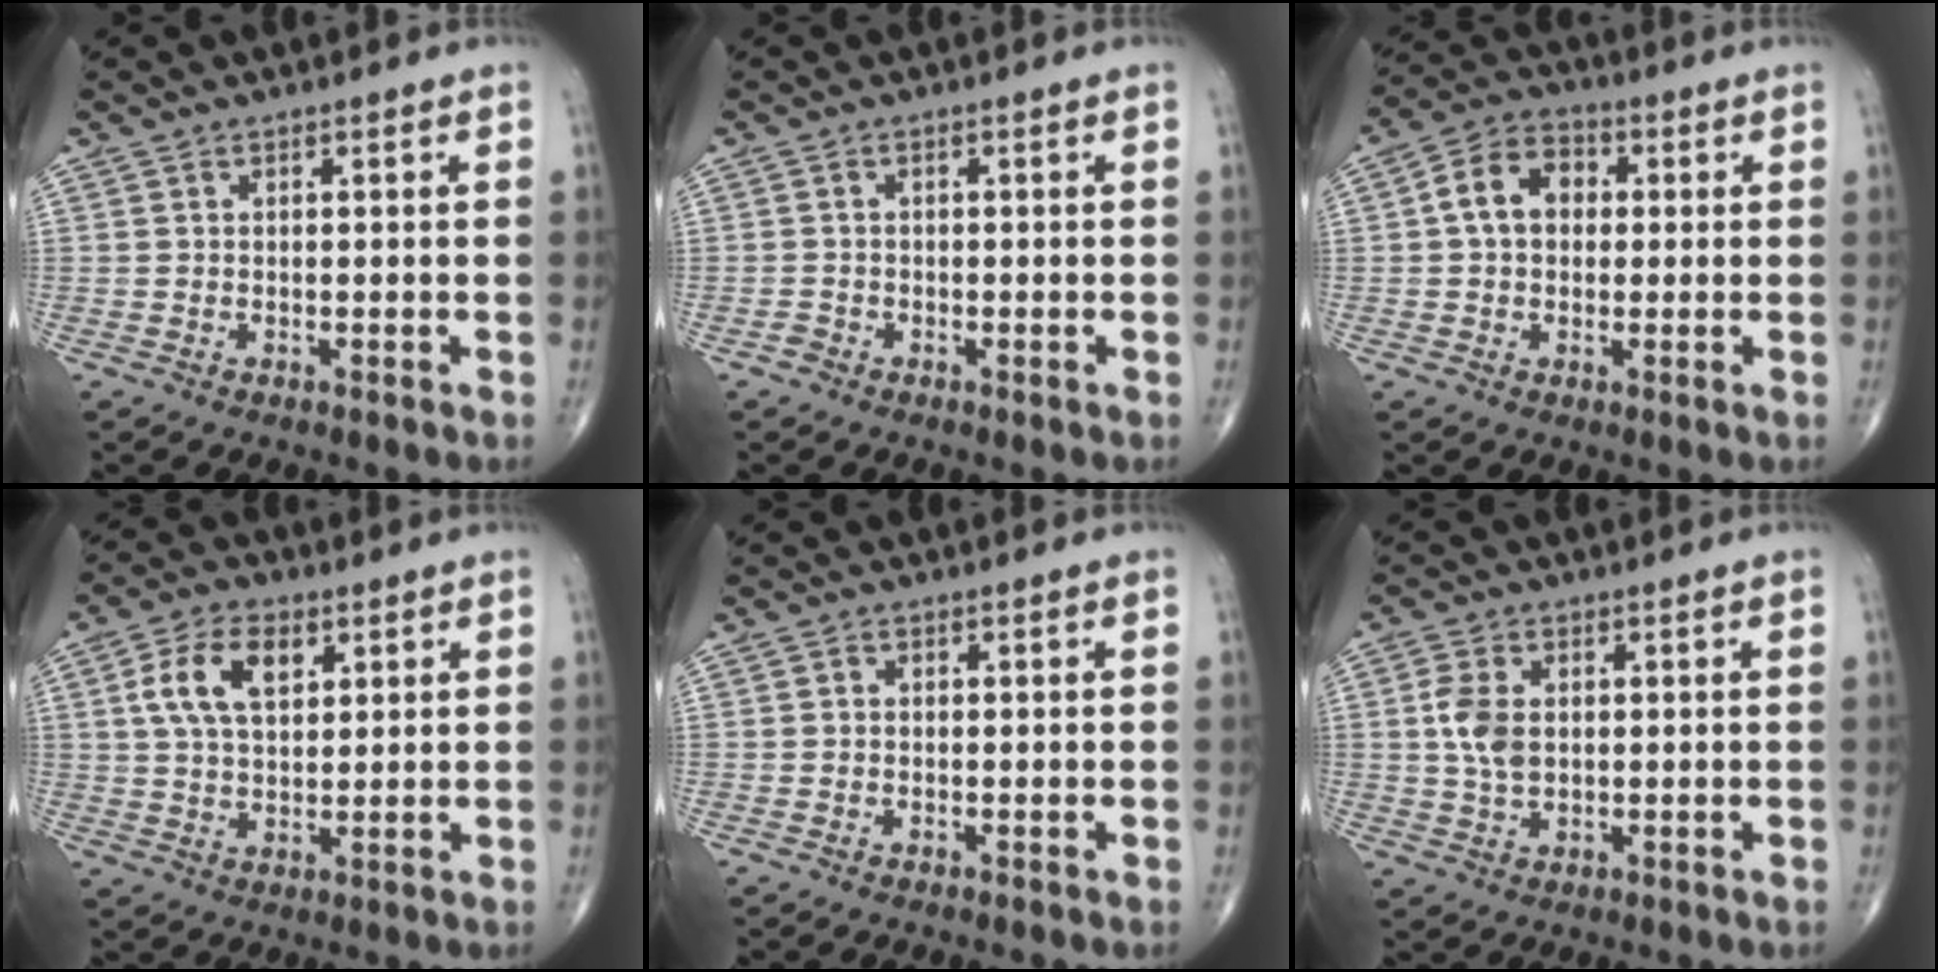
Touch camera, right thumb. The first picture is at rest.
{"total": 0.8, "force": [-0.7, 0.5, 0.1], "torque": [0.003, 0.001, -0.019]}
{"total": 8.5, "force": [0.9, 6.3, 5.6], "torque": [-0.082, 0.023, 0.007]}
{"total": 9.6, "force": [3.2, 5.6, 7.1], "torque": [-0.122, -0.002, 0.058]}
{"total": 0.5, "force": [-0.1, 0.5, 0.2], "torque": [0.001, 0.001, -0.005]}
{"total": 6.0, "force": [0.7, 3.8, 4.5], "torque": [-0.090, -0.001, 0.014]}